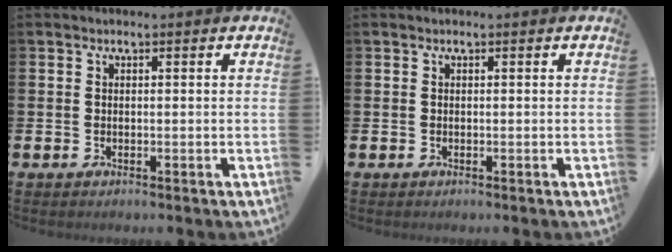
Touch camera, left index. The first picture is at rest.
{"total": 0.0}